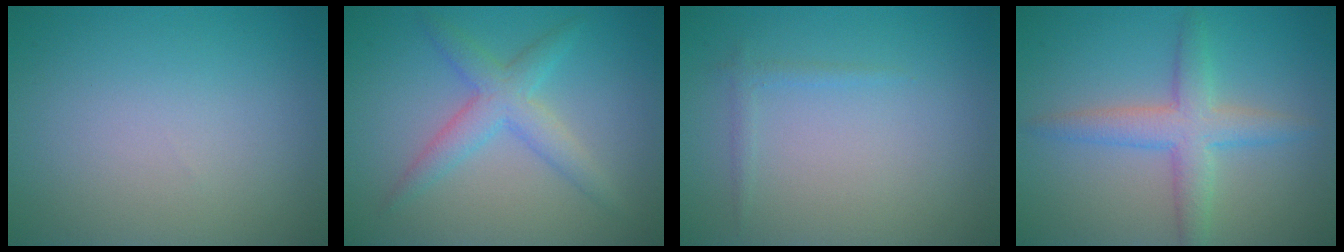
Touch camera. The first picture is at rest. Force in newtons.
{"total": 3.4, "press": 3.4, "slide": 0.1}
{"total": 0.9, "press": 0.9, "slide": 0.1}
{"total": 3.9, "press": 3.9, "slide": 0.1}